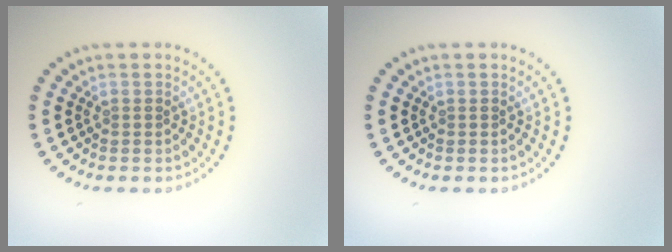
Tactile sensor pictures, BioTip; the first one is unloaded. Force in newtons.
{"total": 0.0}